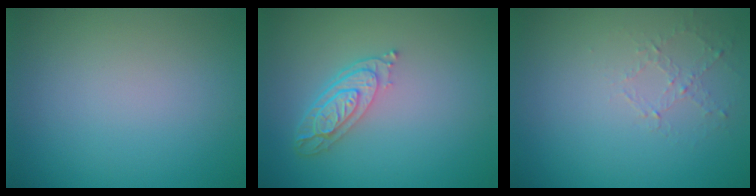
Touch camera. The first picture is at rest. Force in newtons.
{"total": 3.8, "press": 2.9, "slide": 2.5}
{"total": 1.0, "press": 0.4, "slide": 0.9}